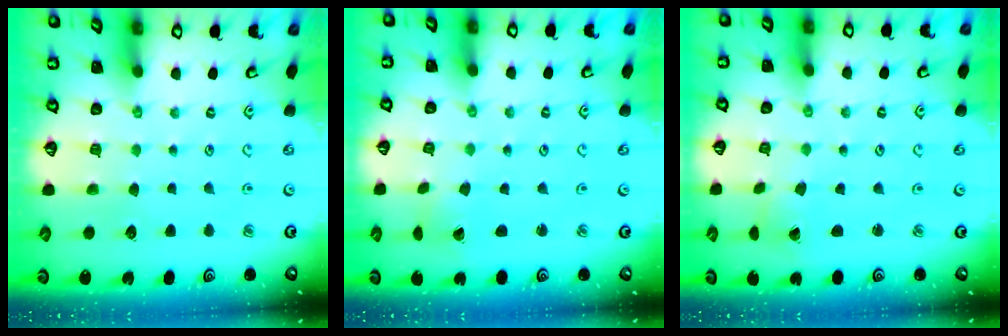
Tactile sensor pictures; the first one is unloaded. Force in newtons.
{"total": 1.7, "press": 1.7, "slide": 0.1}
{"total": 0.7, "press": 0.7, "slide": 0.1}